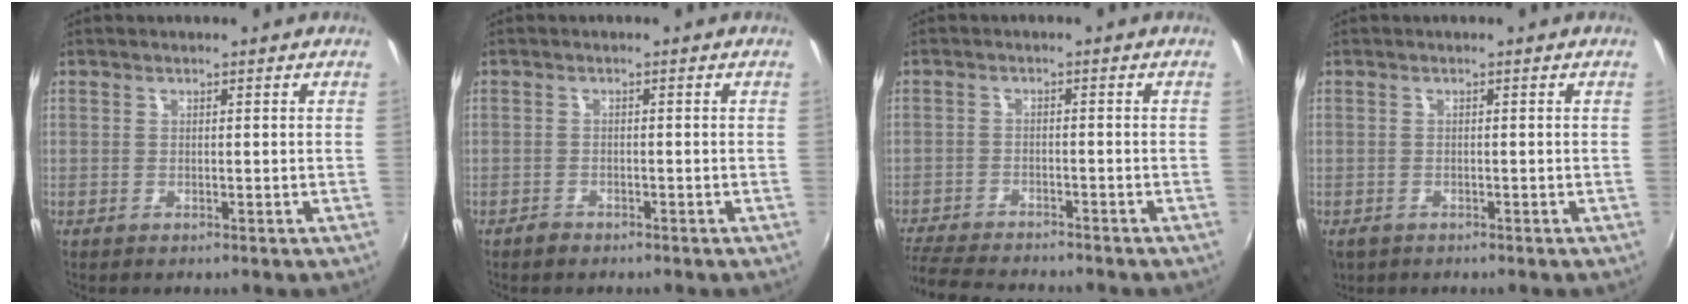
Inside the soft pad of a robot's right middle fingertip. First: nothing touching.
{"total": 1.4, "force": [-1.2, 0.6, 0.2], "torque": [-0.008, 0.001, -0.023]}
{"total": 10.9, "force": [-9.9, 2.2, 4.0], "torque": [-0.111, -0.017, -0.167]}
{"total": 2.8, "force": [-1.6, 1.9, 1.3], "torque": [-0.029, -0.011, -0.025]}